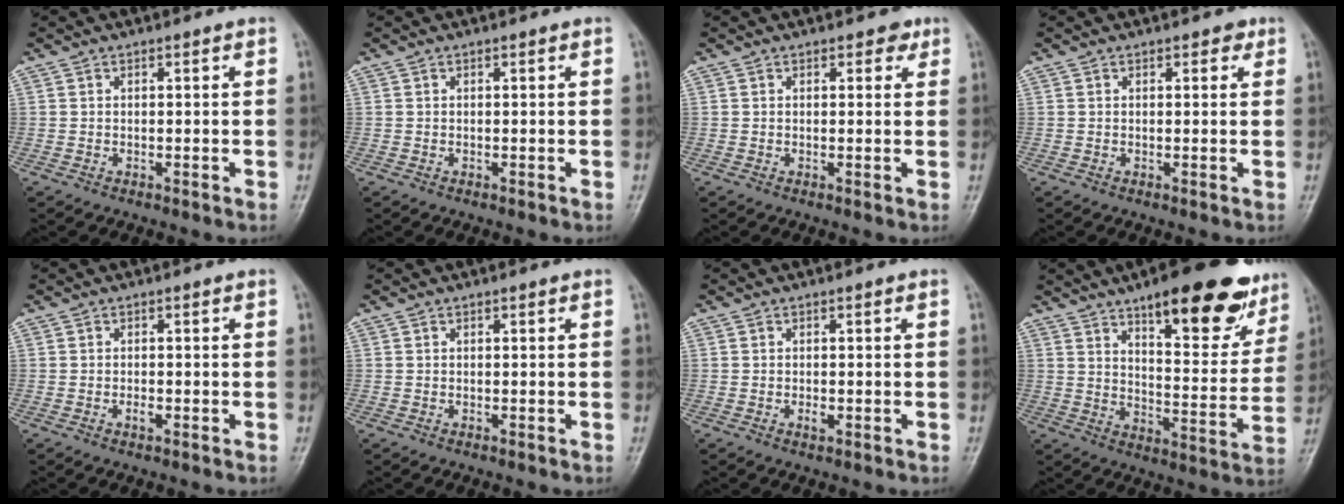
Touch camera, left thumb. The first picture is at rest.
{"total": 0.0}
{"total": 2.0, "force": [1.2, 1.2, 0.9], "torque": [0.005, -0.003, 0.010]}
{"total": 1.6, "force": [0.9, 1.0, 0.8], "torque": [0.003, -0.002, 0.007]}
{"total": 1.2, "force": [-0.4, 0.6, 0.9], "torque": [-0.016, -0.001, -0.008]}
{"total": 0.0}
{"total": 1.2, "force": [-0.3, 0.7, 1.0], "torque": [-0.015, -0.002, -0.004]}
{"total": 21.2, "force": [13.3, 7.3, 14.8], "torque": [-0.150, -0.059, 0.190]}